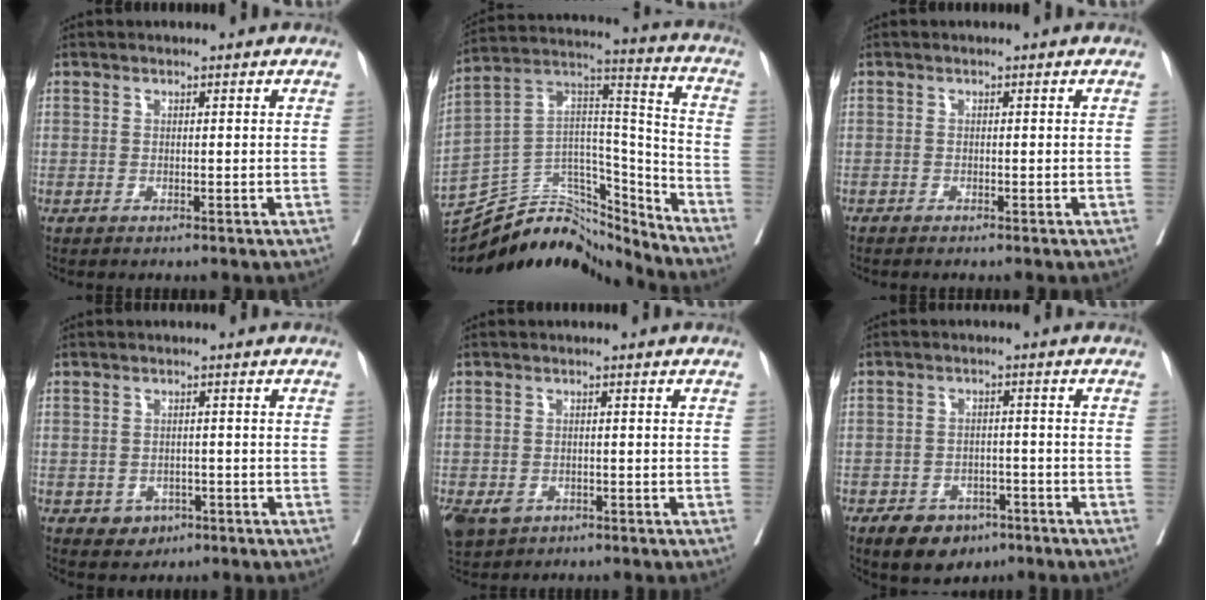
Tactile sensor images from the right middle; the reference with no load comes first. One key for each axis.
{"total": 19.5, "fx": -18.5, "fy": 4.8, "fz": 4.1, "tx": -0.070, "ty": 0.061, "tz": -0.307}
{"total": 0.7, "fx": -0.6, "fy": 0.0, "fz": 0.2, "tx": -0.004, "ty": -0.002, "tz": -0.013}
{"total": 2.8, "fx": -1.3, "fy": 2.3, "fz": 0.9, "tx": -0.006, "ty": 0.006, "tz": -0.010}
{"total": 6.6, "fx": -3.2, "fy": 5.1, "fz": 2.8, "tx": -0.070, "ty": -0.008, "tz": -0.044}
{"total": 6.8, "fx": -4.4, "fy": 4.2, "fz": 3.0, "tx": -0.044, "ty": 0.003, "tz": -0.060}